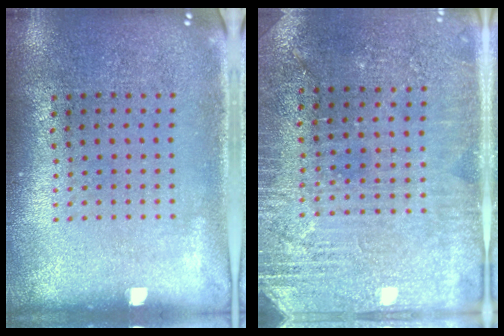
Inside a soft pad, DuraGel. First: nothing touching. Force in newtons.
{"total": 2.9, "press": 2.8, "slide": 0.4}